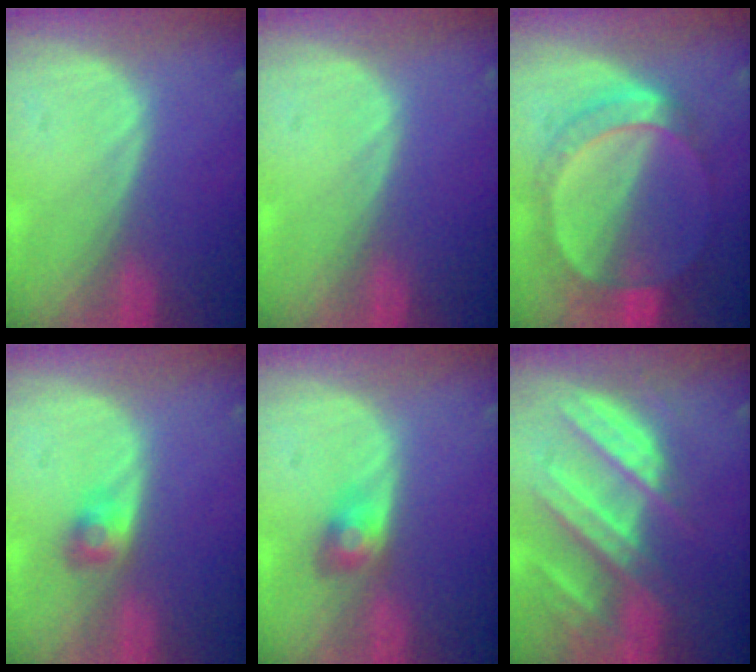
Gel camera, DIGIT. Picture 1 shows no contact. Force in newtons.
{"total": 0.0}
{"total": 7.3, "press": 7.2, "slide": 1.3}
{"total": 2.6, "press": 2.4, "slide": 1.0}
{"total": 2.9, "press": 2.8, "slide": 0.1}
{"total": 10.1, "press": 9.0, "slide": 4.7}